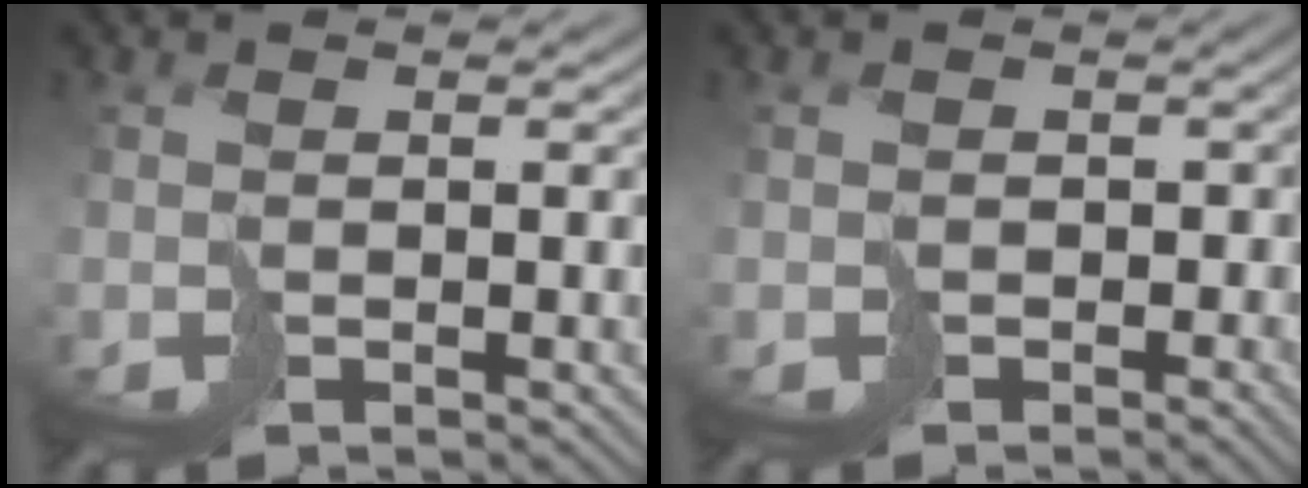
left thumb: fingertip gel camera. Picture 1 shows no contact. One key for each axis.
{"total": 3.0, "fx": -1.1, "fy": 2.6, "fz": 0.8, "tx": -0.020, "ty": -0.006, "tz": -0.023}